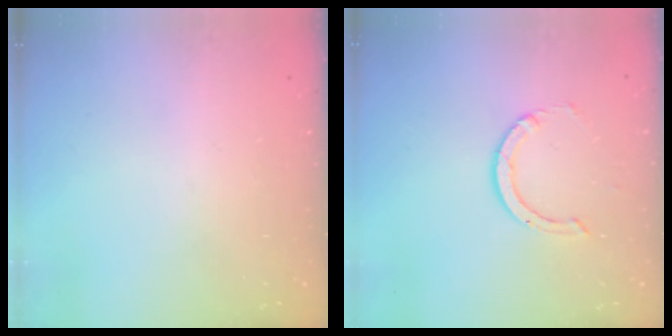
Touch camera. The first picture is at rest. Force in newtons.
{"total": 3.3, "press": 3.3, "slide": 0.3}